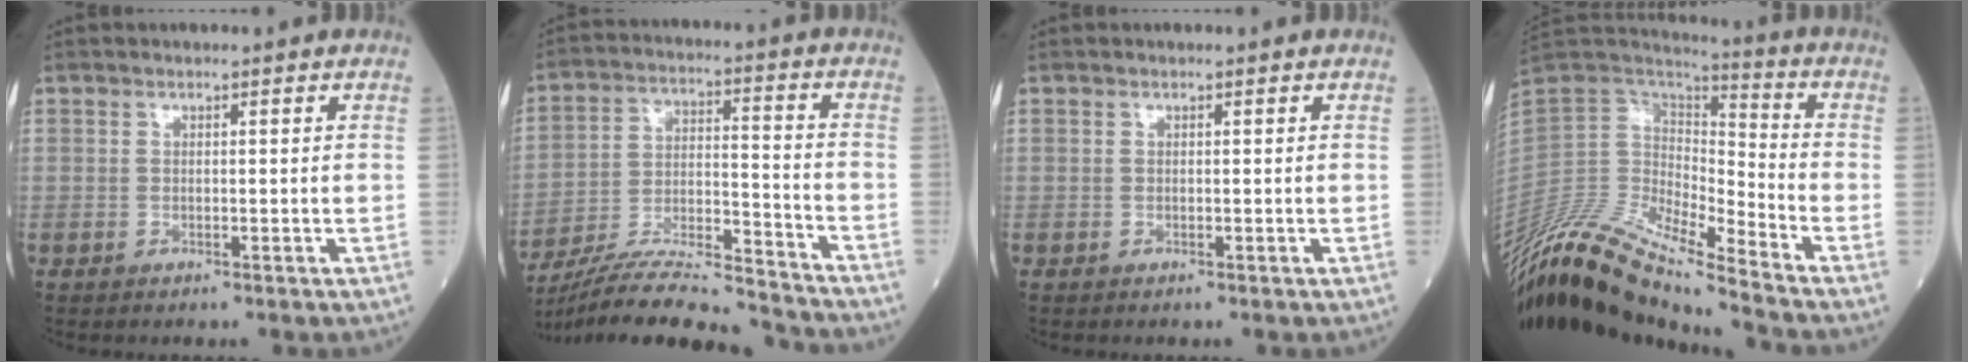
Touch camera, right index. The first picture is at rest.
{"total": 18.8, "force": [-17.5, 0.7, 7.0], "torque": [-0.151, -0.007, -0.296]}
{"total": 0.0}
{"total": 19.3, "force": [-16.8, 1.8, 9.2], "torque": [-0.192, 0.020, -0.324]}